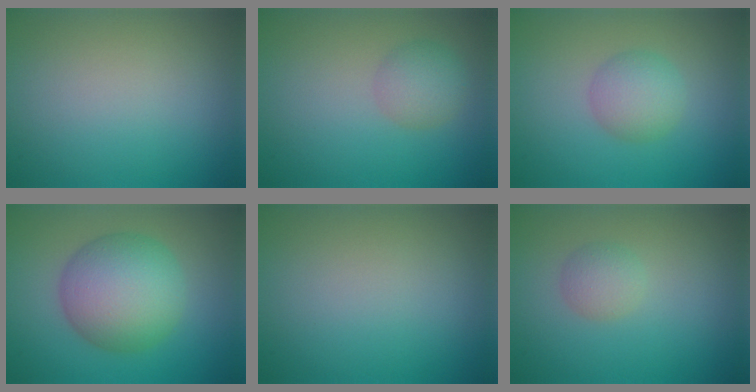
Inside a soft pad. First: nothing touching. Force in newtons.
{"total": 2.5, "press": 2.5, "slide": 0.1}
{"total": 2.9, "press": 2.9, "slide": 0.1}
{"total": 8.1, "press": 8.1, "slide": 0.1}
{"total": 0.0}
{"total": 1.7, "press": 1.7, "slide": 0.2}